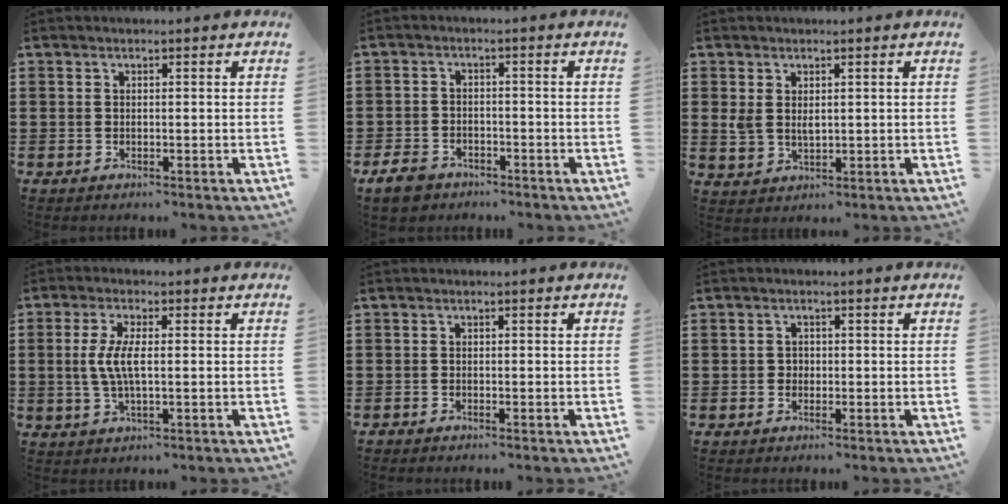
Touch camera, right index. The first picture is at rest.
{"total": 3.3, "force": [-2.8, 1.6, 1.0], "torque": [-0.029, 0.004, -0.057]}
{"total": 2.8, "force": [0.8, 1.9, 1.9], "torque": [-0.040, 0.006, 0.015]}
{"total": 5.0, "force": [-0.1, 1.4, 4.8], "torque": [-0.109, -0.008, -0.009]}
{"total": 0.7, "force": [-0.7, 0.2, 0.0], "torque": [-0.002, 0.001, -0.015]}
{"total": 1.1, "force": [-0.3, 1.0, 0.3], "torque": [-0.009, 0.002, -0.006]}